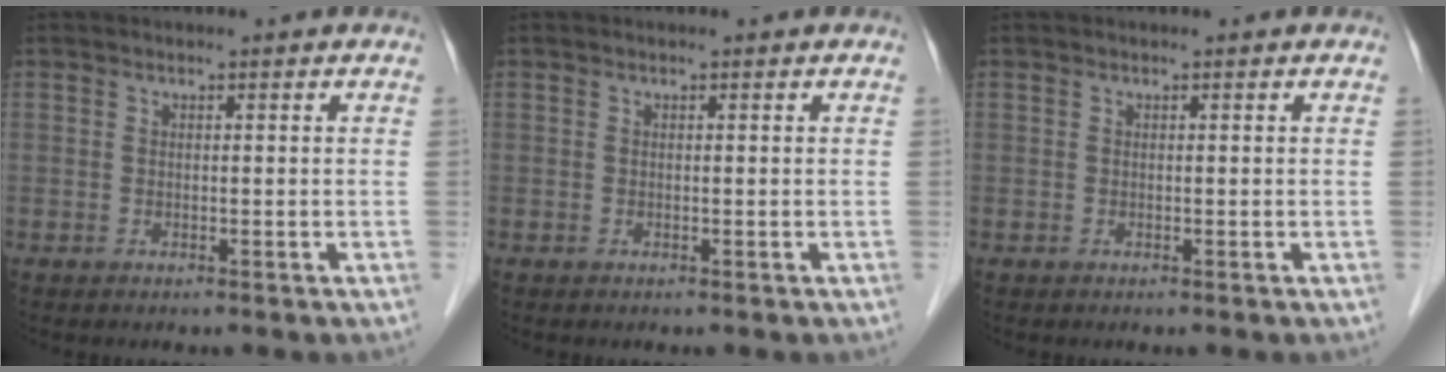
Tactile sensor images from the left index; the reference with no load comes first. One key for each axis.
{"total": 0.0}
{"total": 0.0}